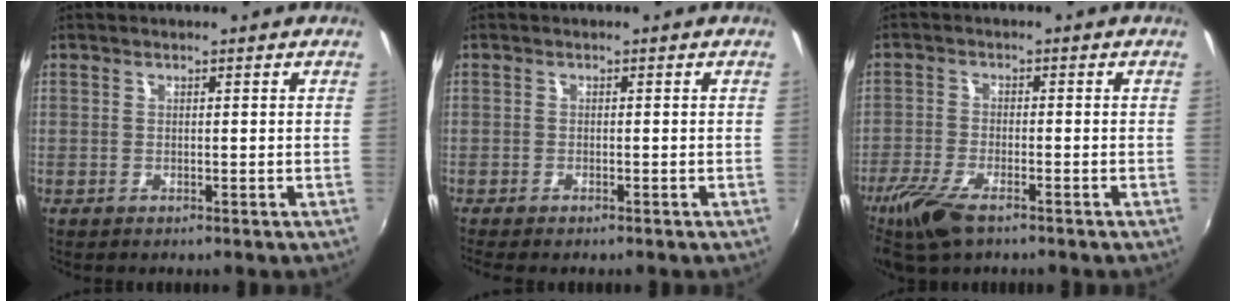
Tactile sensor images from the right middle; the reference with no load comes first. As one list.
[{"total": 2.0, "force": [-1.7, 0.4, 1.0], "torque": [-0.025, -0.010, -0.029]}, {"total": 8.9, "force": [-6.1, 2.9, 5.8], "torque": [-0.148, -0.027, -0.121]}]